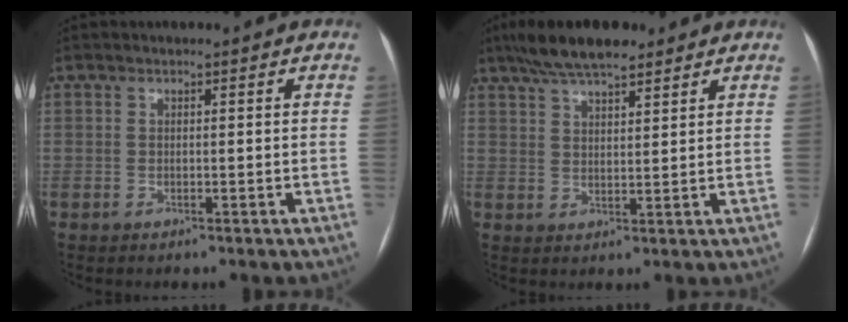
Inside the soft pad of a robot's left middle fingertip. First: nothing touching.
{"total": 9.3, "force": [7.2, 2.4, 5.4], "torque": [-0.095, 0.025, 0.122]}